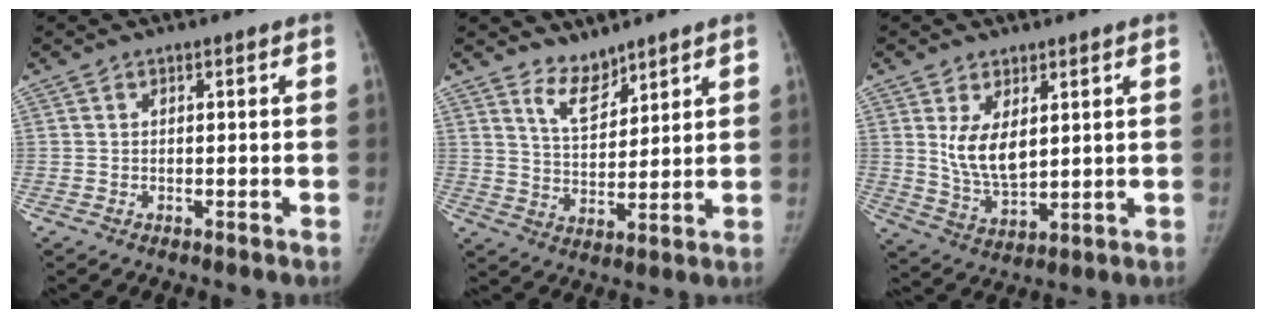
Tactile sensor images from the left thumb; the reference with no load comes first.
{"total": 5.8, "force": [5.0, 2.3, 1.8], "torque": [-0.012, -0.049, 0.099]}
{"total": 8.2, "force": [2.6, 4.6, 6.3], "torque": [-0.097, -0.026, 0.063]}